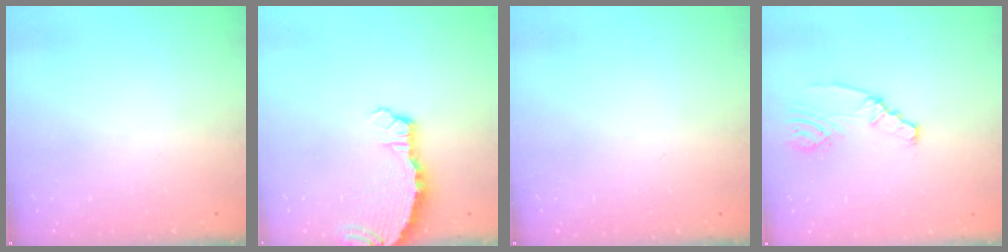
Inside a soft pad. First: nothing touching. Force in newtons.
{"total": 5.1, "press": 5.1, "slide": 0.6}
{"total": 0.0}
{"total": 2.5, "press": 2.5, "slide": 0.3}